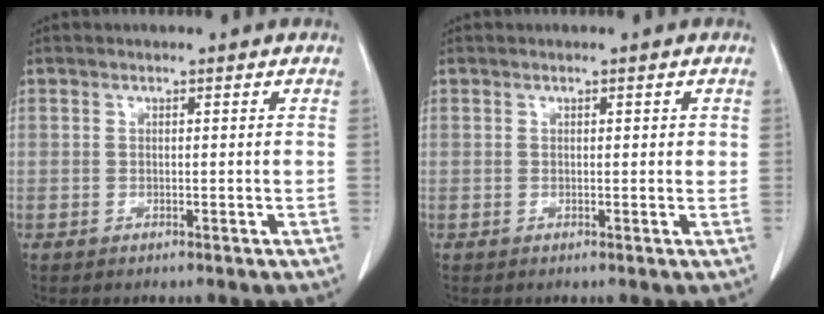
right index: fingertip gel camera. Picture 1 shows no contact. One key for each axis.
{"total": 1.3, "fx": 0.4, "fy": 0.5, "fz": 1.1, "tx": -0.012, "ty": 0.001, "tz": 0.003}